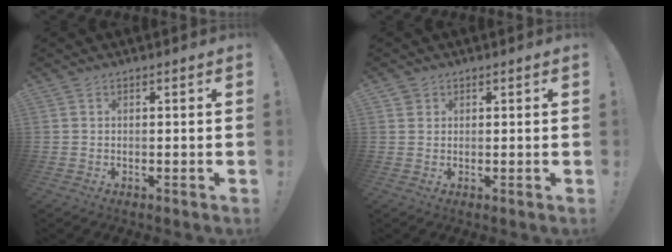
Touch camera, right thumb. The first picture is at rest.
{"total": 1.4, "force": [1.0, 1.1, 0.1], "torque": [0.001, -0.004, 0.017]}